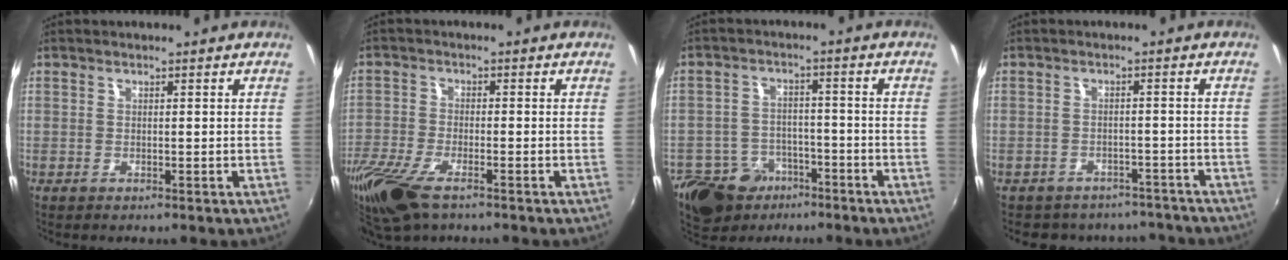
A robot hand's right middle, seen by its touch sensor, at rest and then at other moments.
{"total": 13.2, "force": [-8.7, 5.0, 8.6], "torque": [-0.208, -0.051, -0.168]}
{"total": 12.5, "force": [-7.7, 8.7, 4.6], "torque": [-0.121, 0.008, -0.109]}
{"total": 11.4, "force": [-9.6, 5.6, 2.7], "torque": [-0.065, 0.008, -0.113]}